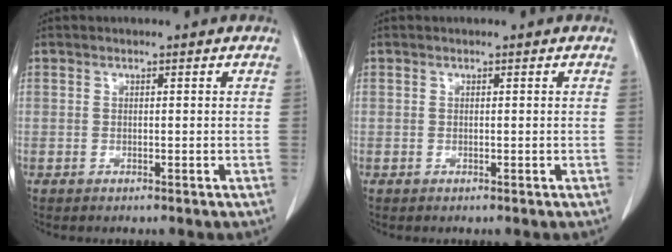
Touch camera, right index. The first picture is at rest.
{"total": 0.0}